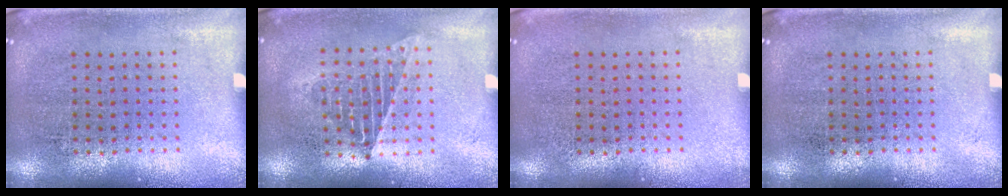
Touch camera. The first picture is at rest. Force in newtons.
{"total": 1.2, "press": 1.1, "slide": 0.4}
{"total": 0.0}
{"total": 0.0}